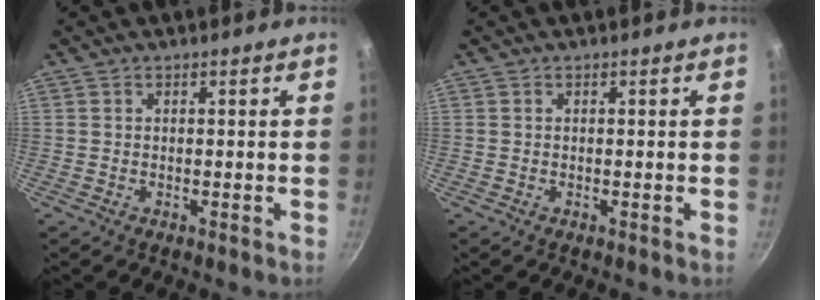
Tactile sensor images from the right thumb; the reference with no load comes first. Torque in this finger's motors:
{"motor_torque": [0.00, 0.00, 0.00, 0.00, 0.02]}